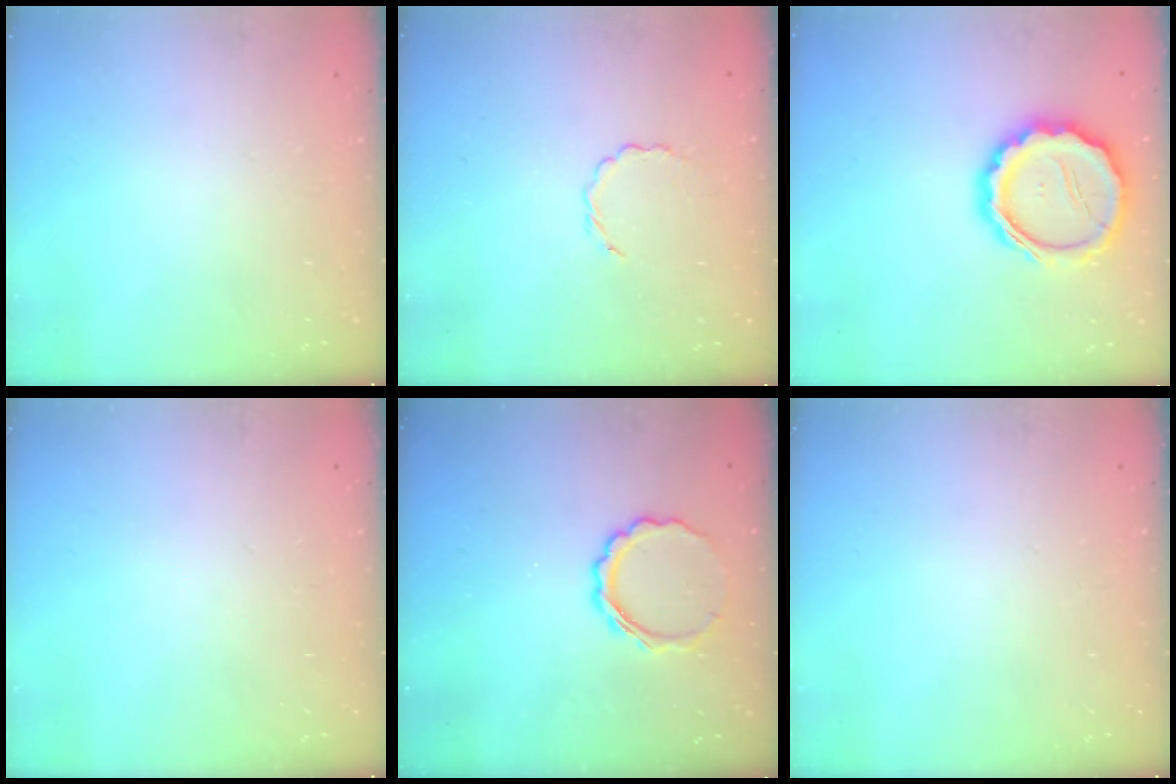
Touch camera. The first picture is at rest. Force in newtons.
{"total": 2.7, "press": 2.5, "slide": 1.0}
{"total": 16.7, "press": 16.4, "slide": 3.3}
{"total": 0.0}
{"total": 7.8, "press": 7.7, "slide": 1.3}
{"total": 0.0}